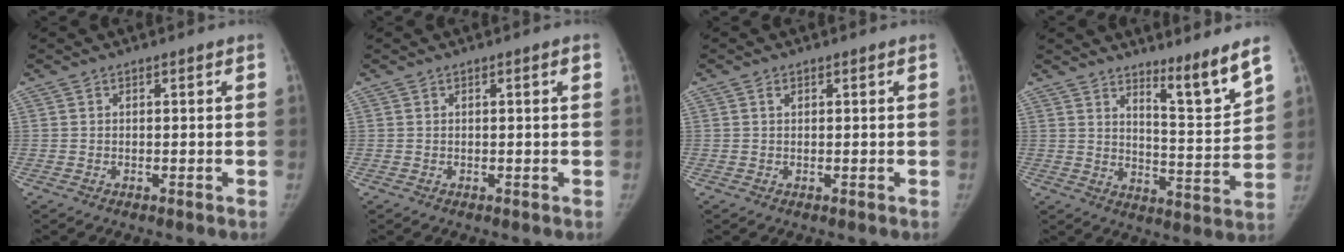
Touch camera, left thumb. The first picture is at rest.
{"total": 1.1, "force": [0.3, 0.0, 1.0], "torque": [-0.018, 0.002, 0.004]}
{"total": 0.8, "force": [0.4, 0.5, 0.6], "torque": [-0.011, 0.000, 0.007]}
{"total": 9.3, "force": [7.0, 0.2, 6.2], "torque": [-0.086, -0.073, 0.113]}